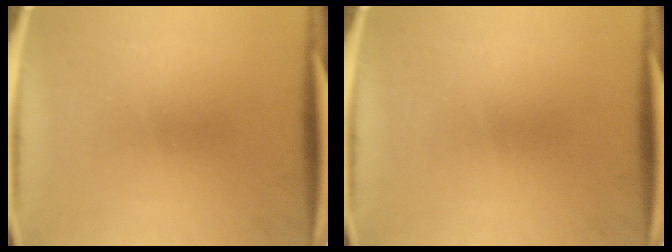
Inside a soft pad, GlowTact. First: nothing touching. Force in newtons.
{"total": 0.0}